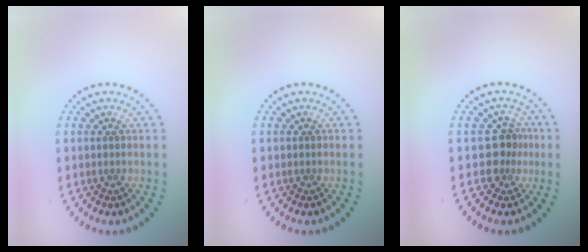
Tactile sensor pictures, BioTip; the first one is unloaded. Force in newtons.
{"total": 0.0}
{"total": 2.4, "press": 1.8, "slide": 1.6}